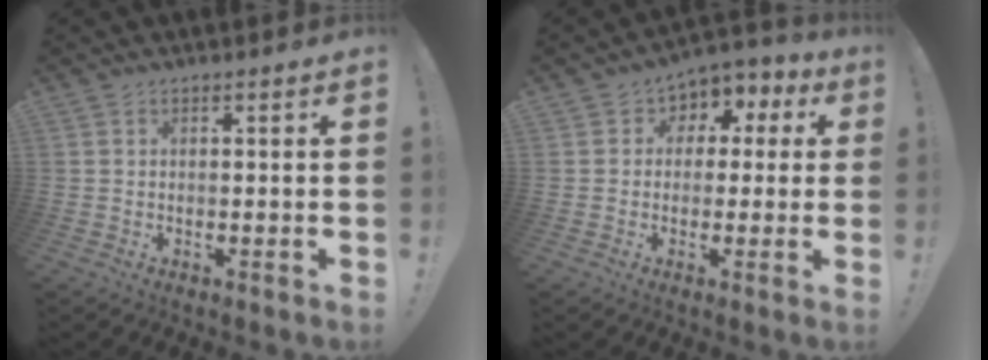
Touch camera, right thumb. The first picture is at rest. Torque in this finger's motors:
{"motor_torque": [0.05, 0.05, 0.00, 0.05, 0.14]}